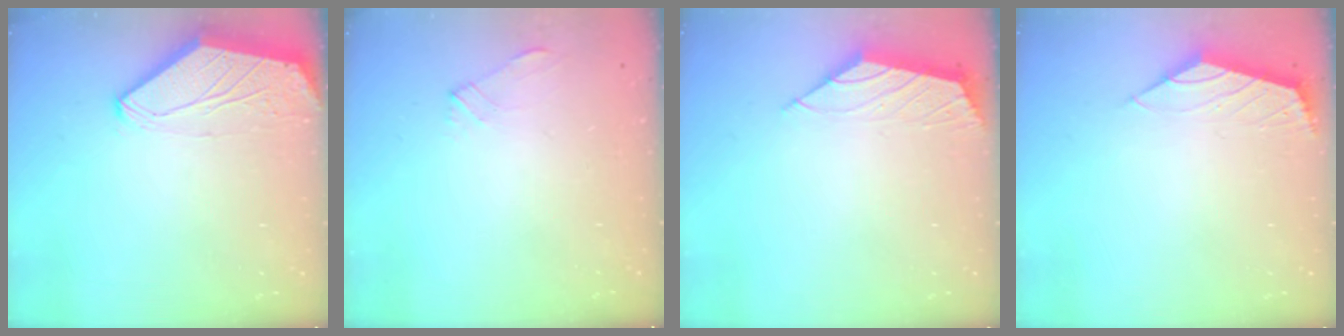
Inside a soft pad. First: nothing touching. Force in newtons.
{"total": 1.9, "press": 1.9, "slide": 0.4}
{"total": 2.2, "press": 2.1, "slide": 0.5}
{"total": 2.1, "press": 2.0, "slide": 0.6}